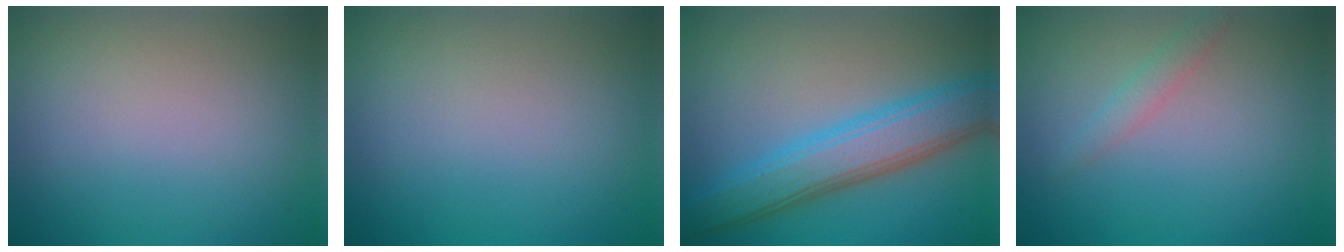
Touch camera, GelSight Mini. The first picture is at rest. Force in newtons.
{"total": 0.0}
{"total": 6.7, "press": 6.7, "slide": 0.4}
{"total": 1.4, "press": 1.4, "slide": 0.1}